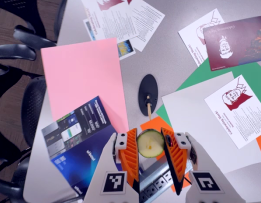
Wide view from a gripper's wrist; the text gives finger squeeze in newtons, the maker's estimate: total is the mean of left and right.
{"total": 12.4, "left": 12.6, "right": 12.2}